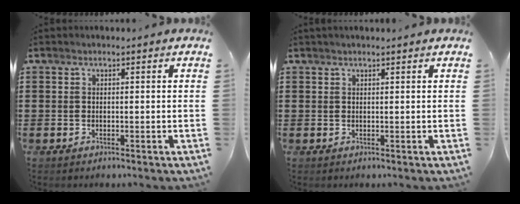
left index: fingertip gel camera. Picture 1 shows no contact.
{"total": 0.5, "force": [0.4, 0.0, 0.3], "torque": [-0.007, -0.001, 0.007]}